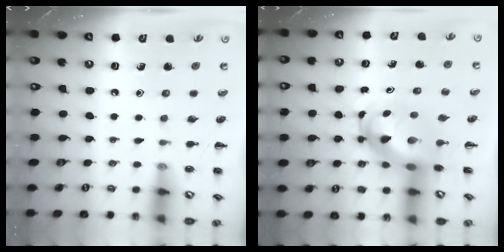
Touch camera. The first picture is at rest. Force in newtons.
{"total": 5.7, "press": 5.4, "slide": 1.6}